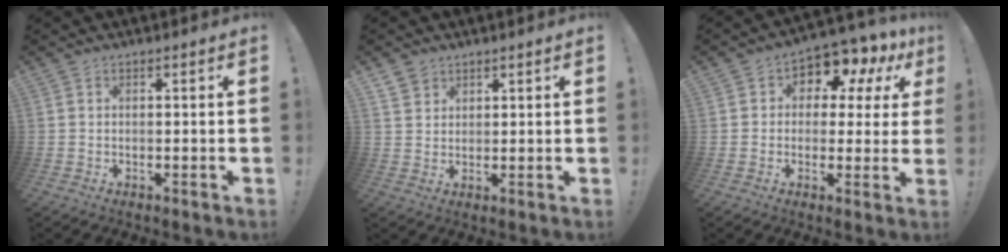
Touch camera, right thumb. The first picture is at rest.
{"total": 3.6, "force": [2.7, 2.3, 0.6], "torque": [-0.011, -0.013, 0.051]}
{"total": 6.4, "force": [3.6, 4.1, 3.3], "torque": [-0.050, -0.042, 0.062]}